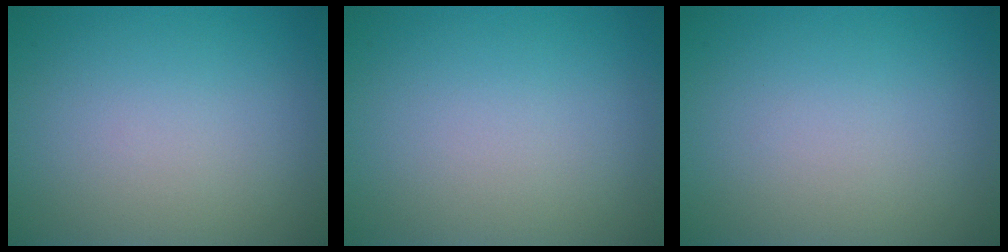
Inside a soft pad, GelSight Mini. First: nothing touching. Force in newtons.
{"total": 0.0}
{"total": 0.0}